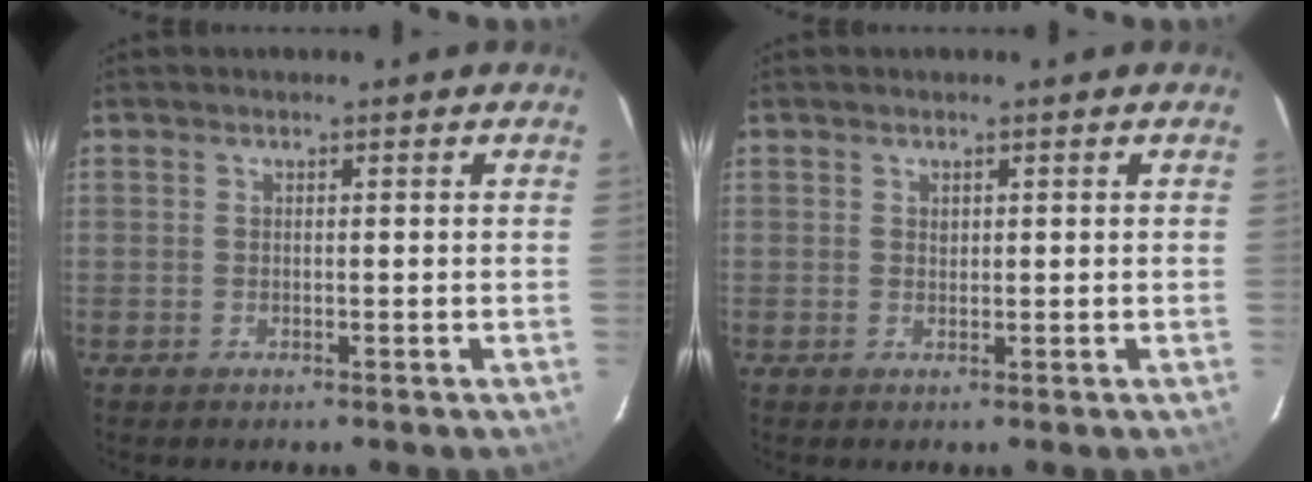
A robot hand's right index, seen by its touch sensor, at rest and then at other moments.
{"total": 0.5, "force": [0.3, 0.4, 0.2], "torque": [-0.004, 0.001, 0.007]}